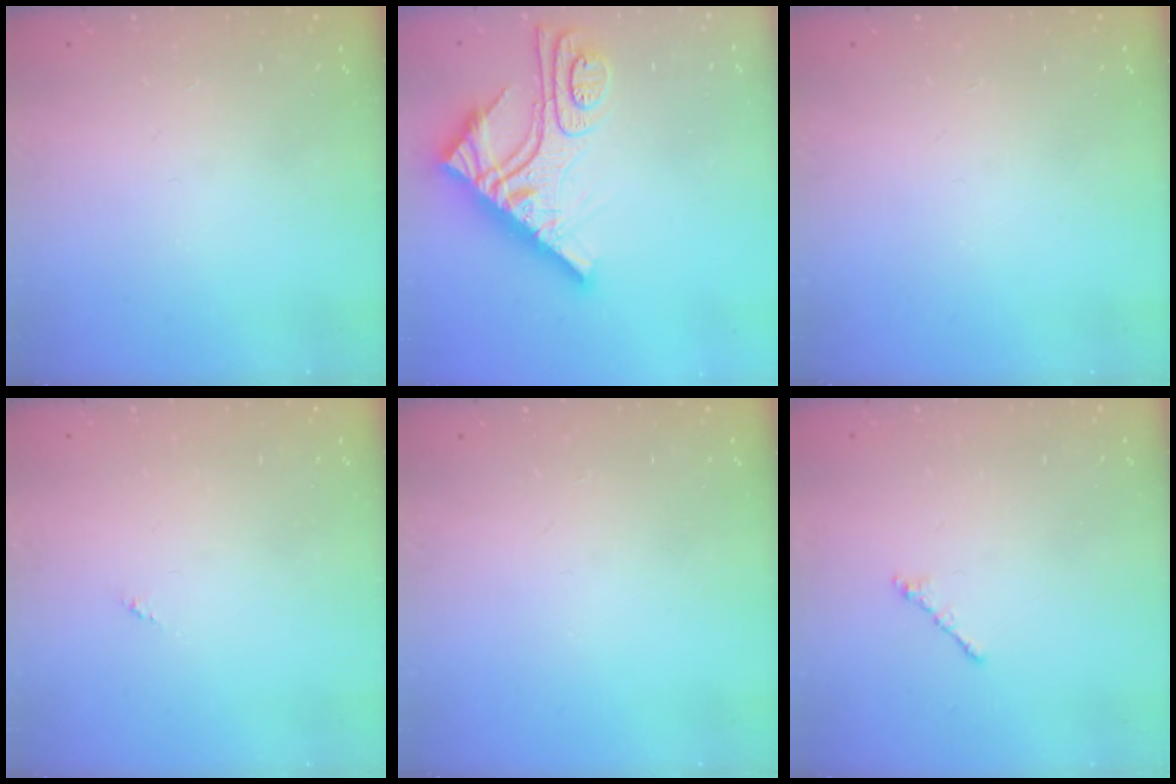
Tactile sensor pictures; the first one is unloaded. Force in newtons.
{"total": 15.2, "press": 15.1, "slide": 1.4}
{"total": 0.0}
{"total": 0.0}
{"total": 0.0}
{"total": 0.9, "press": 0.7, "slide": 0.5}